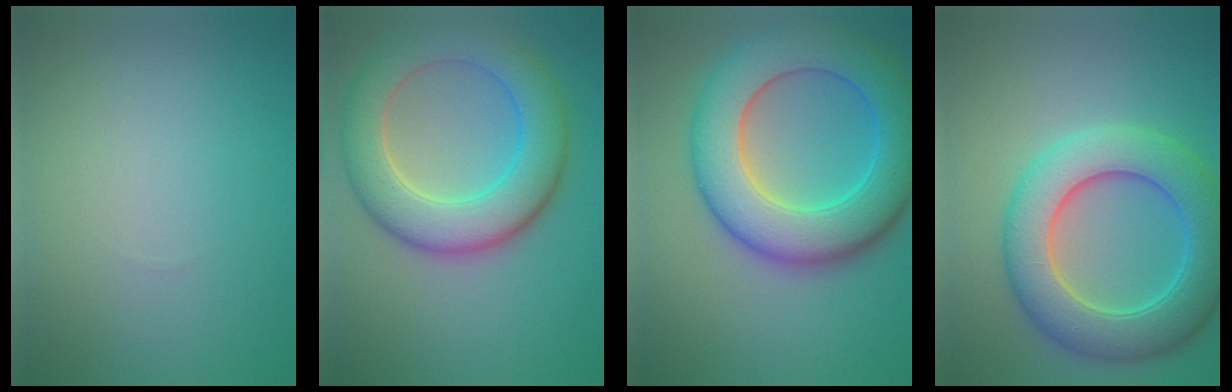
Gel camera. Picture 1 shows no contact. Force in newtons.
{"total": 8.3, "press": 8.3, "slide": 0.4}
{"total": 10.6, "press": 10.6, "slide": 0.1}
{"total": 8.4, "press": 8.4, "slide": 0.2}